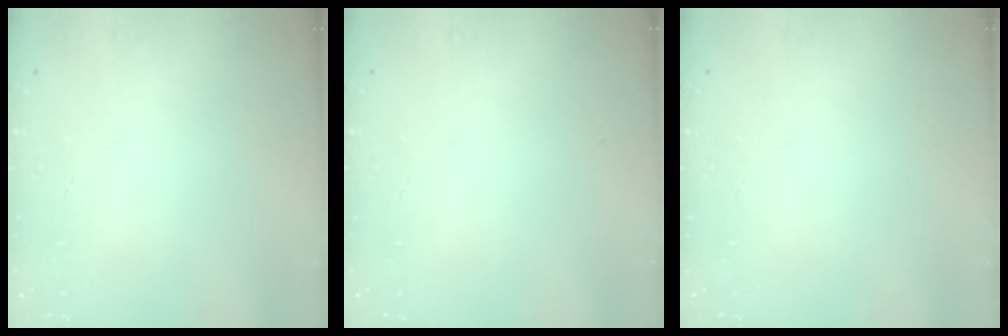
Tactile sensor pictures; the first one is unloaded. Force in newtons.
{"total": 0.0}
{"total": 0.0}